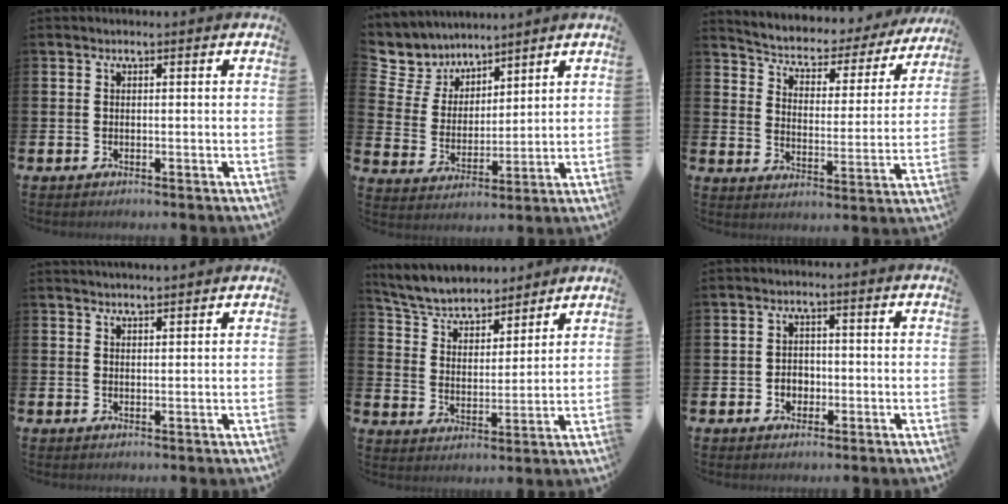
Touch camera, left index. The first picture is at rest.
{"total": 6.5, "force": [5.7, 3.1, -0.3], "torque": [-0.041, -0.039, 0.105]}
{"total": 4.2, "force": [3.8, 1.7, 0.8], "torque": [-0.046, -0.033, 0.056]}
{"total": 2.1, "force": [2.1, 0.0, 0.0], "torque": [-0.004, -0.010, 0.039]}
{"total": 5.9, "force": [5.7, 1.6, 0.9], "torque": [-0.052, -0.039, 0.098]}
{"total": 2.4, "force": [-0.6, 2.1, 0.9], "torque": [-0.014, 0.004, -0.018]}